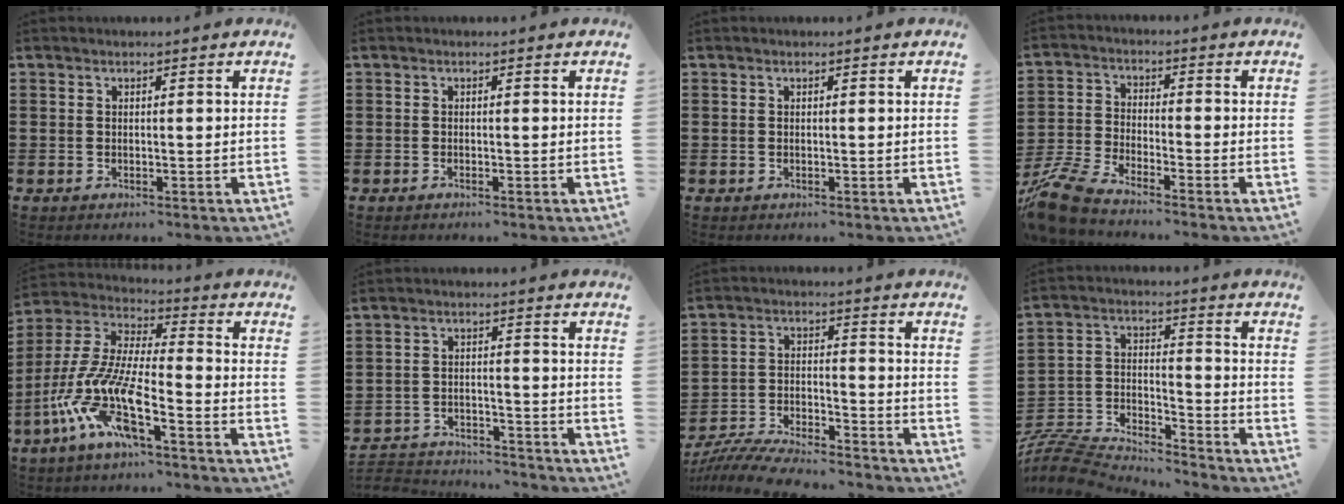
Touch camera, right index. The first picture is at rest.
{"total": 0.0}
{"total": 0.0}
{"total": 7.0, "force": [-6.5, 0.2, 2.6], "torque": [-0.081, -0.010, -0.135]}
{"total": 11.5, "force": [-8.1, 1.9, 7.9], "torque": [-0.204, -0.021, -0.172]}
{"total": 3.7, "force": [-3.6, 0.6, 0.3], "torque": [-0.020, -0.001, -0.078]}
{"total": 7.8, "force": [-7.5, 0.4, 1.9], "torque": [-0.042, 0.006, -0.147]}
{"total": 7.6, "force": [-7.4, 1.1, 1.2], "torque": [-0.037, -0.003, -0.151]}